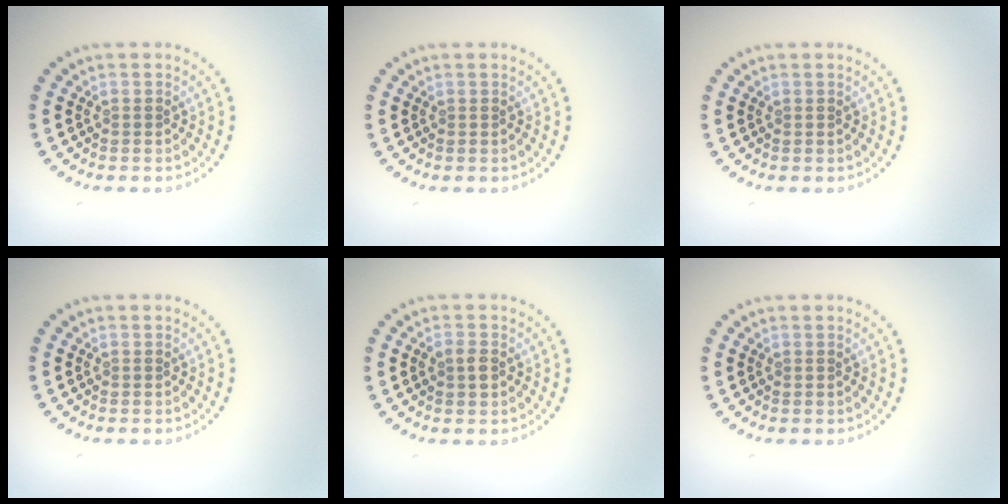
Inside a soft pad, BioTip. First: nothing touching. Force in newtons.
{"total": 0.0}
{"total": 0.0}
{"total": 0.0}
{"total": 1.5, "press": 1.4, "slide": 0.3}
{"total": 0.0}